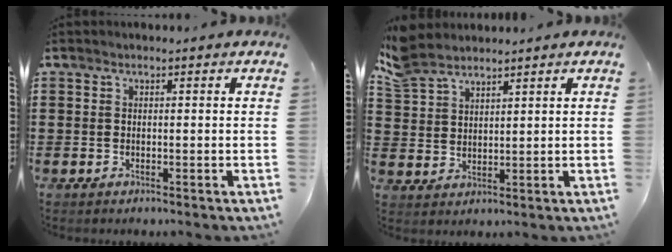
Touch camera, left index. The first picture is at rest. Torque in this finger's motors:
{"motor_torque": [-1.41, 0.73, -0.28, -0.21]}